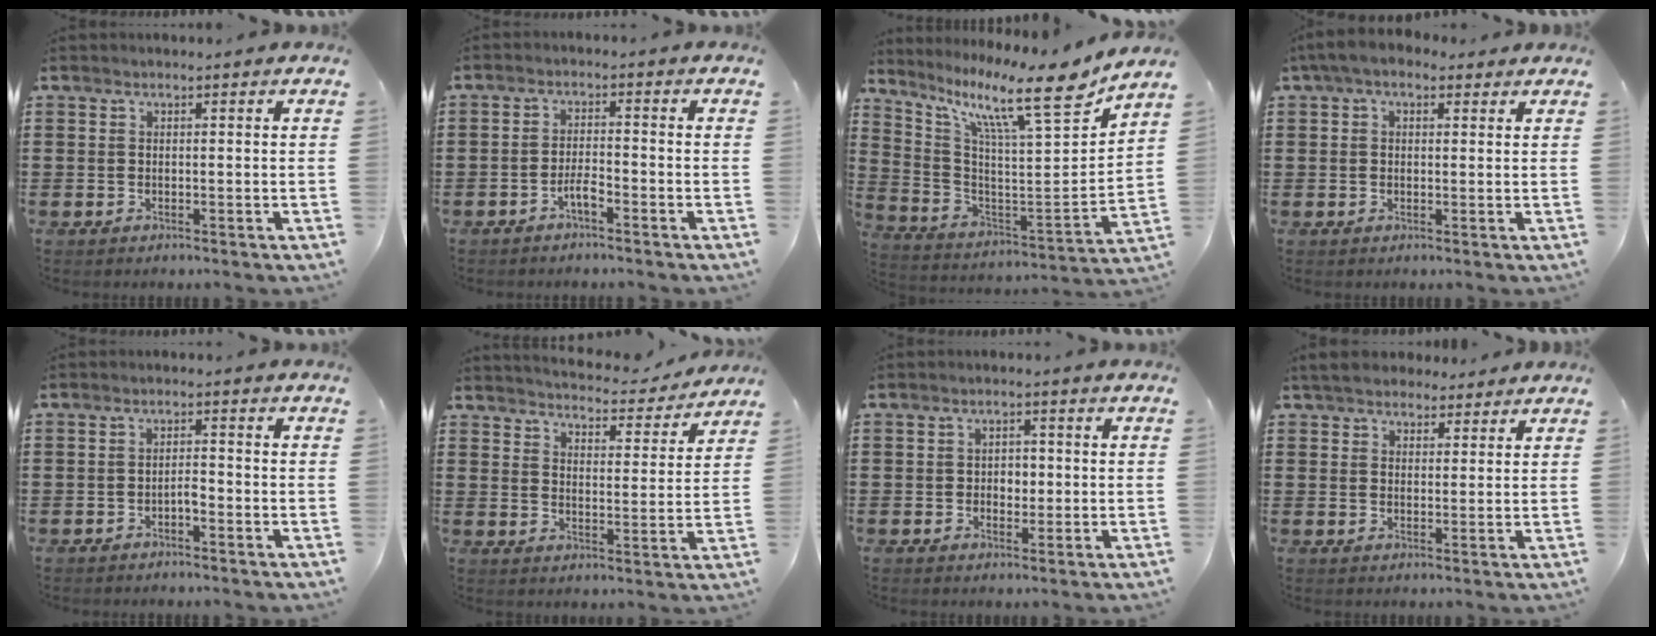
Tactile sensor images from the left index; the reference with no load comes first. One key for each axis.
{"total": 2.7, "fx": -1.7, "fy": 0.6, "fz": 2.0, "tx": -0.036, "ty": 0.006, "tz": -0.032}
{"total": 12.4, "fx": 9.3, "fy": 0.9, "fz": 8.1, "tx": -0.161, "ty": -0.078, "tz": 0.140}
{"total": 3.4, "fx": 2.0, "fy": 1.8, "fz": 2.1, "tx": -0.048, "ty": 0.005, "tz": 0.035}
{"total": 1.8, "fx": -1.2, "fy": 0.3, "fz": 1.3, "tx": -0.028, "ty": 0.002, "tz": -0.024}
{"total": 4.1, "fx": 4.1, "fy": 0.0, "fz": 0.4, "tx": -0.022, "ty": -0.037, "tz": 0.064}
{"total": 2.5, "fx": -0.2, "fy": 1.9, "fz": 1.5, "tx": -0.027, "ty": 0.004, "tz": -0.011}
{"total": 4.0, "fx": 3.6, "fy": 1.6, "fz": 0.8, "tx": -0.028, "ty": 0.001, "tz": 0.068}